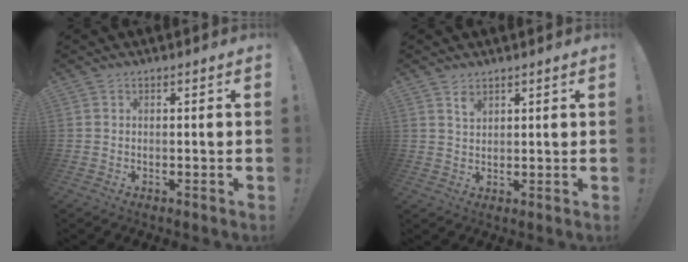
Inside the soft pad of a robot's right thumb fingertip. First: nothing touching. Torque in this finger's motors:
{"motor_torque": [-0.08, -0.02, 0.04, -0.02, 0.00]}